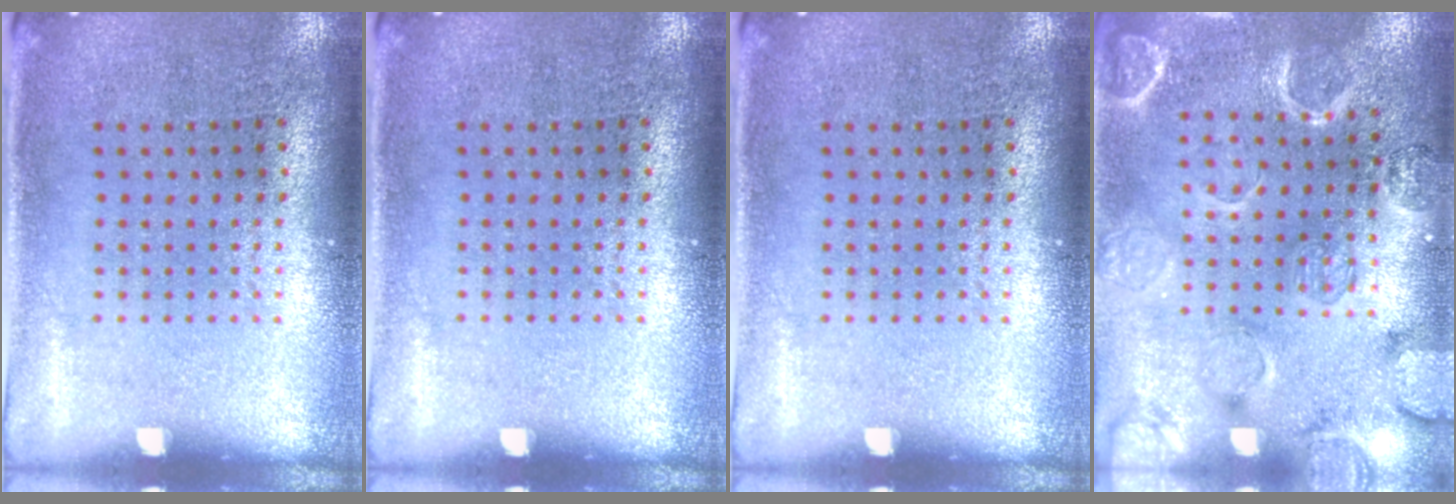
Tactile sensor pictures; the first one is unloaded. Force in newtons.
{"total": 0.0}
{"total": 0.0}
{"total": 2.5, "press": 2.5, "slide": 0.2}